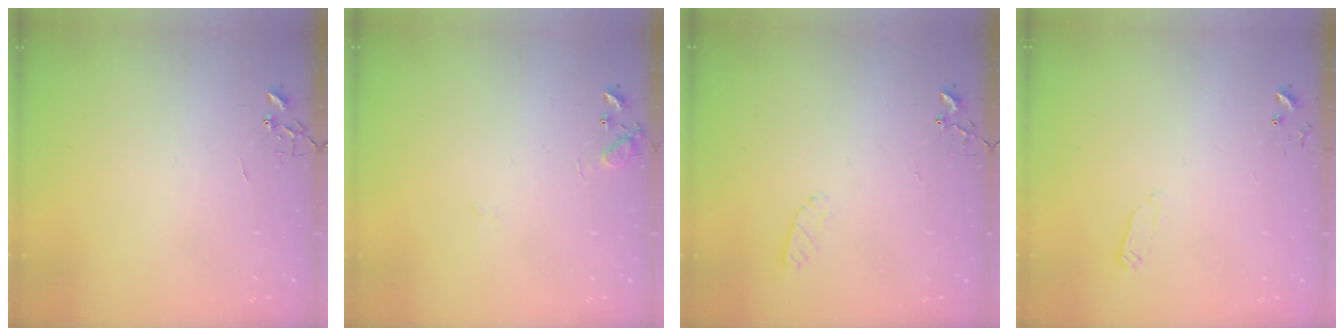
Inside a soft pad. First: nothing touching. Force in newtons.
{"total": 8.6, "press": 8.5, "slide": 1.1}
{"total": 3.5, "press": 3.4, "slide": 0.5}
{"total": 2.7, "press": 2.6, "slide": 0.4}